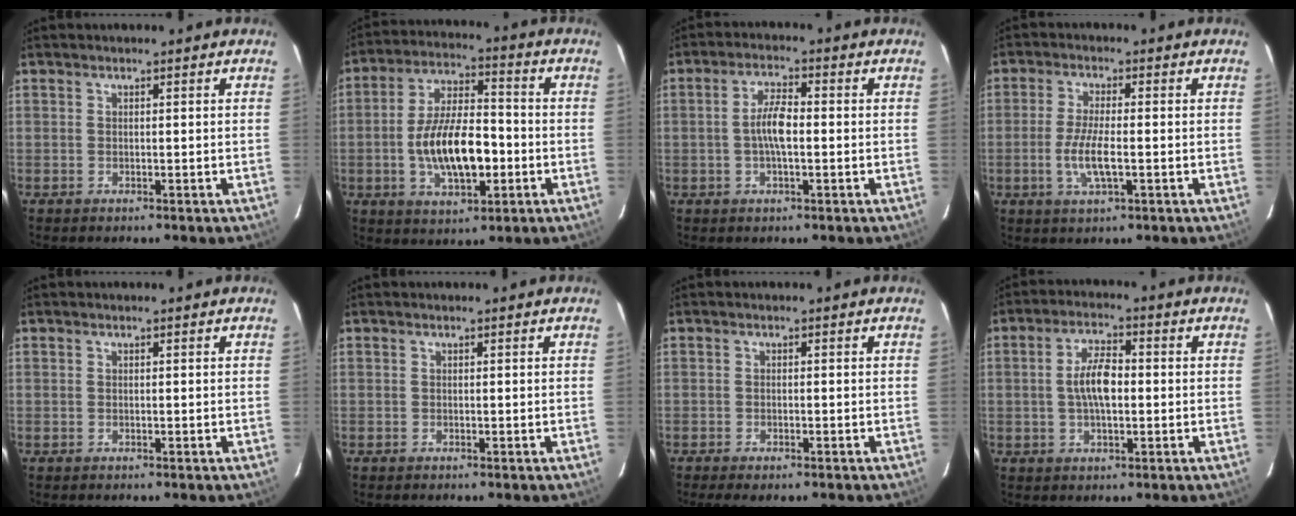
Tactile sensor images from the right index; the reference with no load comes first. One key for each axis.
{"total": 14.2, "fx": -3.1, "fy": 6.1, "fz": 12.4, "tx": -0.238, "ty": 0.005, "tz": -0.047}
{"total": 5.1, "fx": -0.5, "fy": 1.5, "fz": 4.9, "tx": -0.094, "ty": 0.008, "tz": -0.010}
{"total": 7.1, "fx": -1.7, "fy": 1.7, "fz": 6.7, "tx": -0.135, "ty": -0.007, "tz": -0.035}
{"total": 0.0}
{"total": 0.0}
{"total": 3.4, "fx": -2.6, "fy": 0.7, "fz": 2.0, "tx": -0.044, "ty": -0.015, "tz": -0.042}
{"total": 6.5, "fx": -0.1, "fy": 2.7, "fz": 5.9, "tx": -0.111, "ty": 0.009, "tz": 0.000}